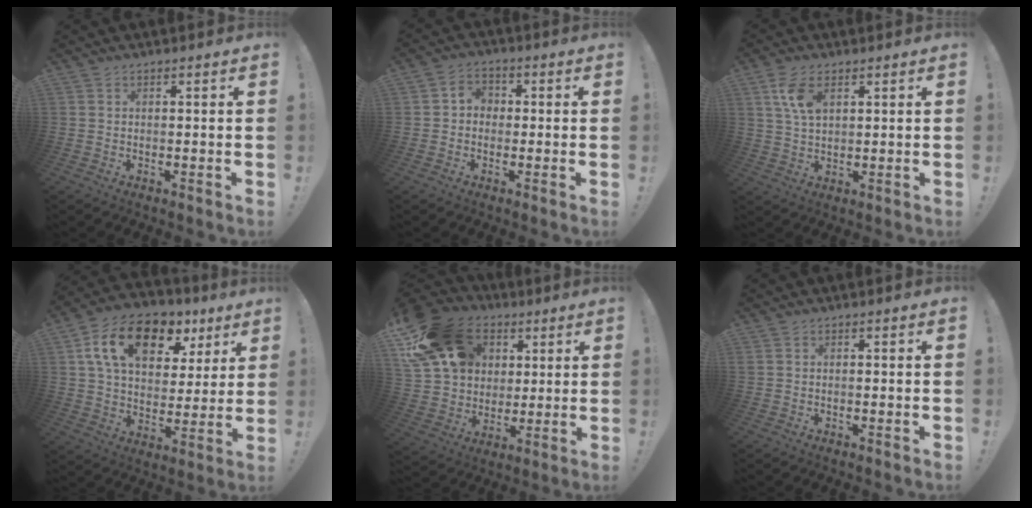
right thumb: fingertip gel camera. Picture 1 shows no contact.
{"total": 4.4, "force": [-0.6, 3.8, 2.1], "torque": [-0.043, 0.014, -0.010]}
{"total": 7.5, "force": [3.3, 3.8, 5.5], "torque": [-0.110, -0.007, 0.061]}
{"total": 18.2, "force": [8.7, 11.0, 11.6], "torque": [-0.193, -0.030, 0.156]}
{"total": 21.5, "force": [9.0, 16.2, 10.9], "torque": [-0.175, -0.026, 0.196]}
{"total": 0.6, "force": [-0.4, 0.2, 0.5], "torque": [-0.017, 0.006, -0.005]}